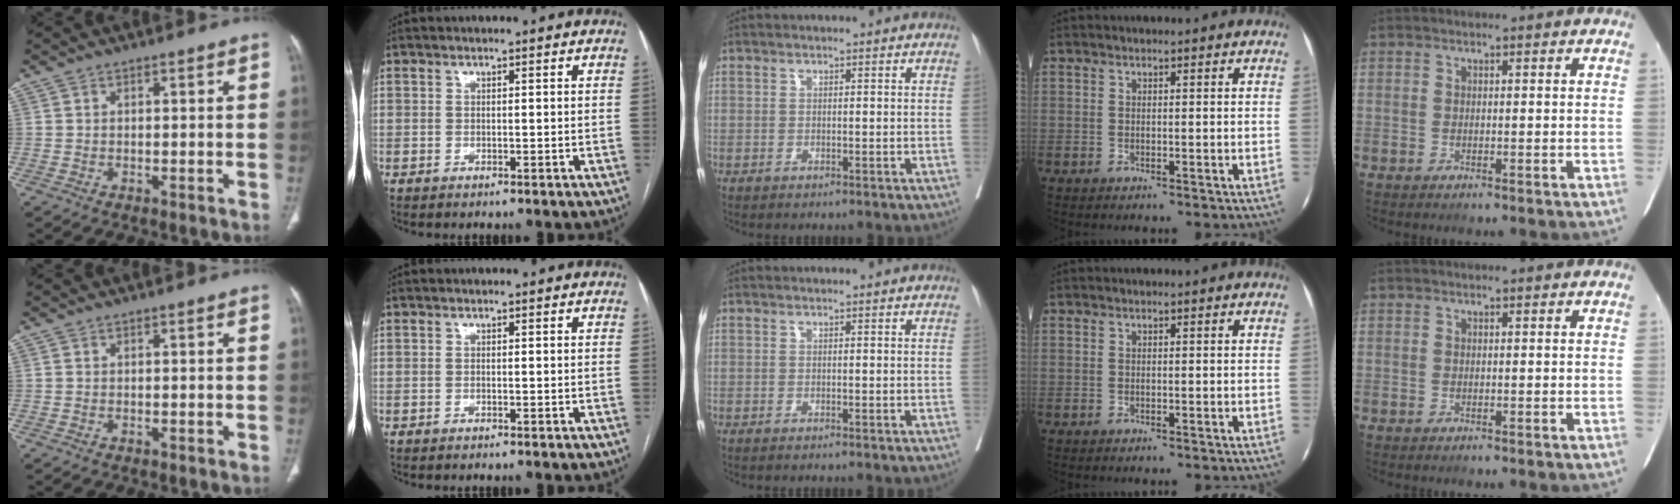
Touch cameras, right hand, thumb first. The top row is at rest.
{"middle": {"total": 1.4, "force": [-1.2, -0.1, 0.7], "torque": [-0.007, 0.000, -0.014]}}